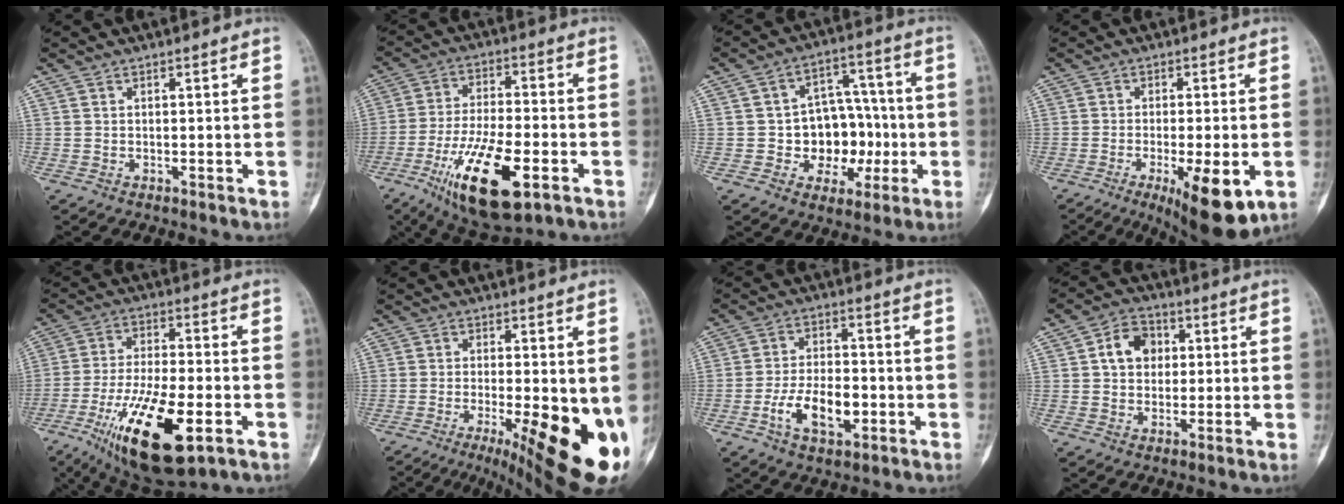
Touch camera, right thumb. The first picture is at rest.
{"total": 18.2, "force": [-7.5, 6.7, 15.1], "torque": [-0.270, 0.013, -0.119]}
{"total": 12.4, "force": [-2.0, 9.8, 7.4], "torque": [-0.042, 0.041, -0.023]}
{"total": 11.2, "force": [-4.0, 3.5, 9.8], "torque": [-0.132, -0.012, -0.049]}
{"total": 20.3, "force": [-8.2, 7.3, 17.1], "torque": [-0.323, 0.003, -0.131]}
{"total": 18.4, "force": [-5.5, 5.5, 16.7], "torque": [-0.176, -0.025, -0.063]}
{"total": 10.1, "force": [-3.2, 5.4, 7.9], "torque": [-0.134, 0.018, -0.056]}
{"total": 7.6, "force": [1.4, 6.0, 4.4], "torque": [-0.048, 0.010, 0.017]}